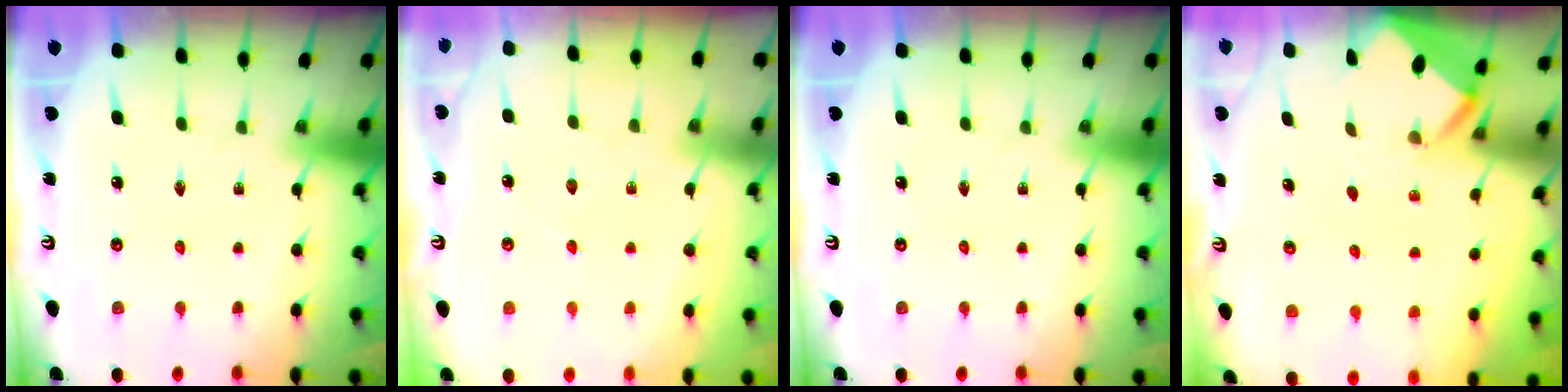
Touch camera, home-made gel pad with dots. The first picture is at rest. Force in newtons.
{"total": 2.1, "press": 2.1, "slide": 0.3}
{"total": 0.0}
{"total": 1.8, "press": 1.8, "slide": 0.1}